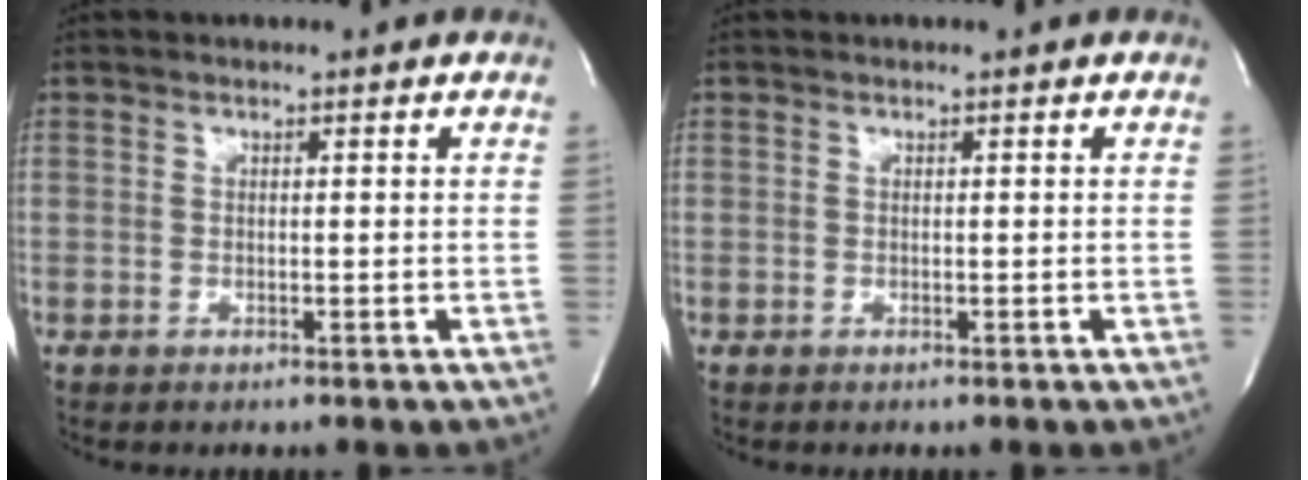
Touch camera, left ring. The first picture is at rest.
{"total": 0.0}